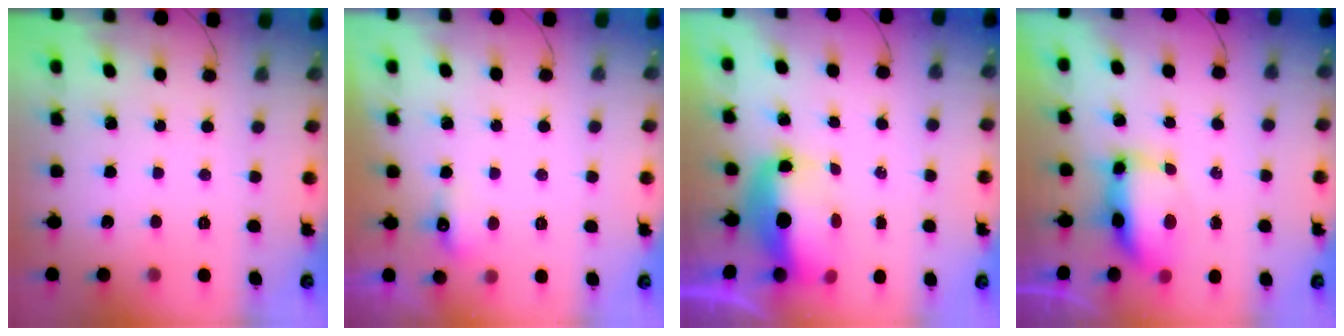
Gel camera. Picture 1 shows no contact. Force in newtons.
{"total": 3.9, "press": 3.8, "slide": 1.0}
{"total": 10.1, "press": 9.9, "slide": 2.1}
{"total": 7.5, "press": 7.4, "slide": 1.4}